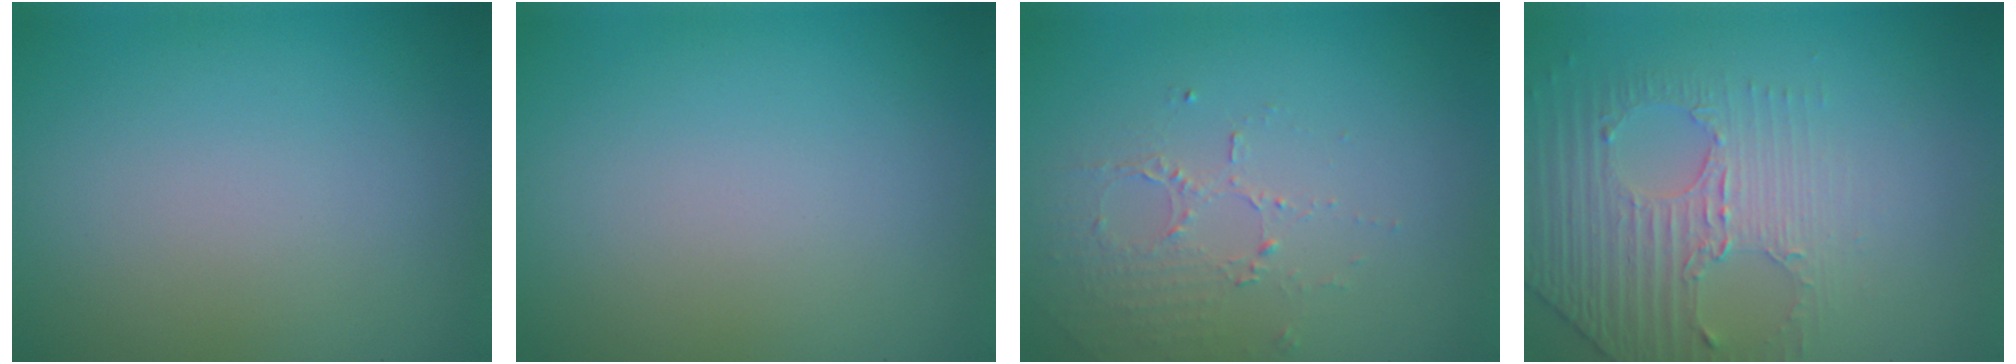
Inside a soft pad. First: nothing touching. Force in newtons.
{"total": 0.0}
{"total": 1.6, "press": 1.0, "slide": 1.3}
{"total": 4.3, "press": 2.9, "slide": 3.2}